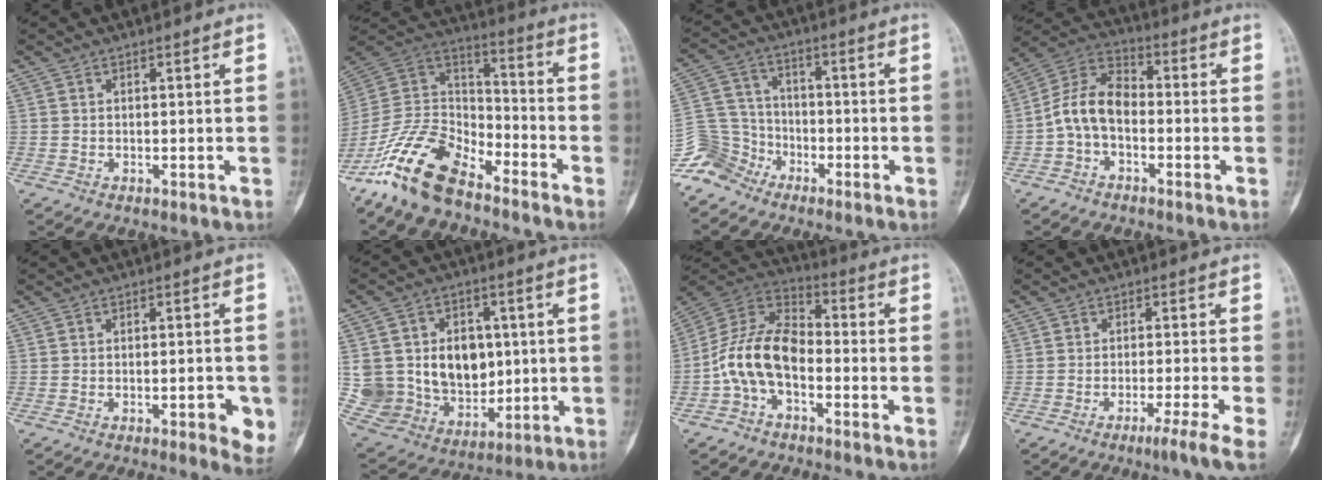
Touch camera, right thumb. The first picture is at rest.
{"total": 16.4, "force": [-11.9, 7.2, 8.6], "torque": [-0.153, 0.077, -0.233]}
{"total": 8.2, "force": [-6.0, 5.6, 0.2], "torque": [0.017, 0.050, -0.132]}
{"total": 9.2, "force": [-1.8, 5.8, 7.0], "torque": [-0.126, 0.035, -0.050]}
{"total": 5.7, "force": [-1.9, 1.9, 5.0], "torque": [-0.051, 0.000, -0.019]}
{"total": 19.4, "force": [1.7, 15.5, 11.5], "torque": [-0.167, 0.008, 0.064]}
{"total": 12.7, "force": [-3.4, 7.4, 9.7], "torque": [-0.181, 0.053, -0.078]}
{"total": 5.0, "force": [-2.6, -1.0, 4.1], "torque": [-0.081, 0.001, -0.047]}